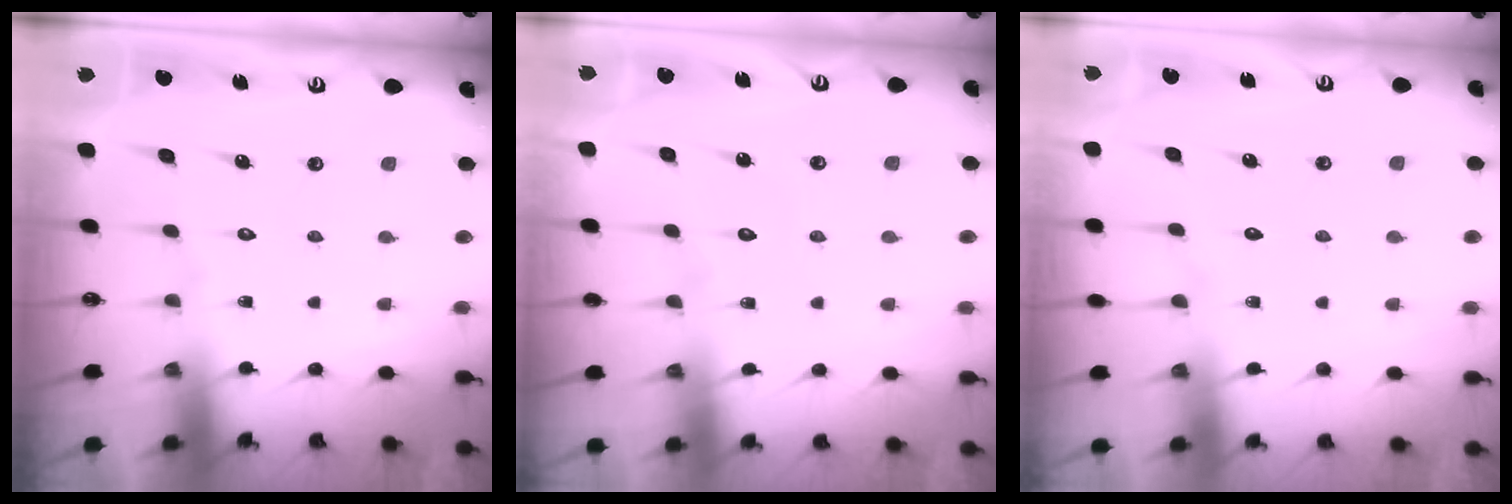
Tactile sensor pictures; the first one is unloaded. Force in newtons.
{"total": 3.8, "press": 3.8, "slide": 0.4}
{"total": 2.5, "press": 2.5, "slide": 0.4}